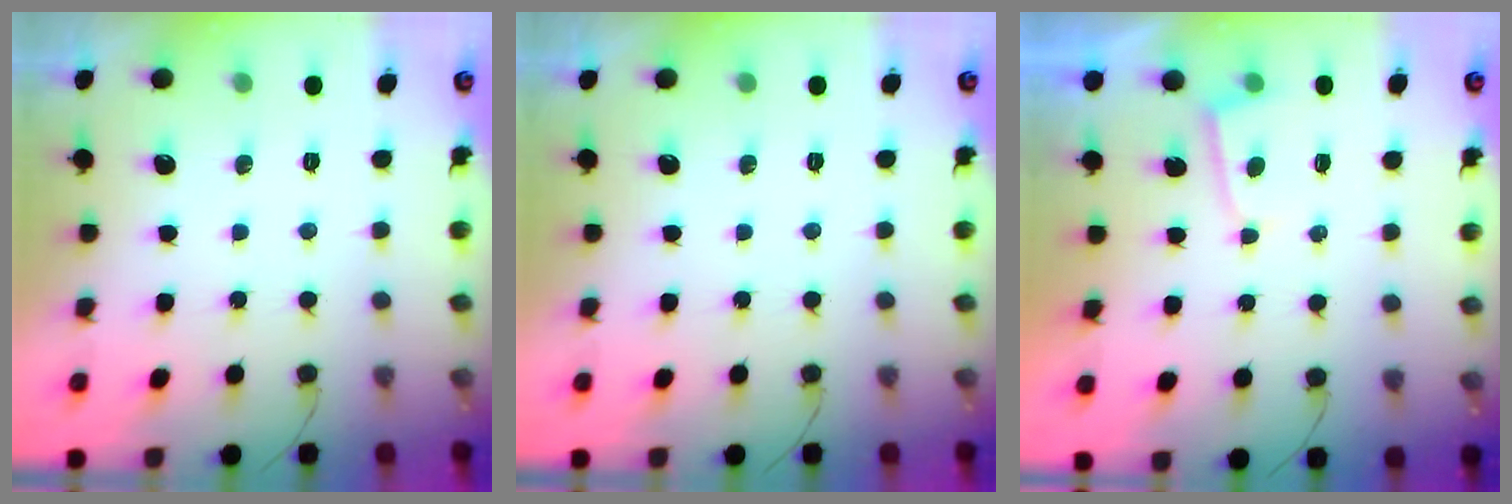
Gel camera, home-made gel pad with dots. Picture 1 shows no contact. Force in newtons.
{"total": 0.0}
{"total": 2.3, "press": 2.3, "slide": 0.3}